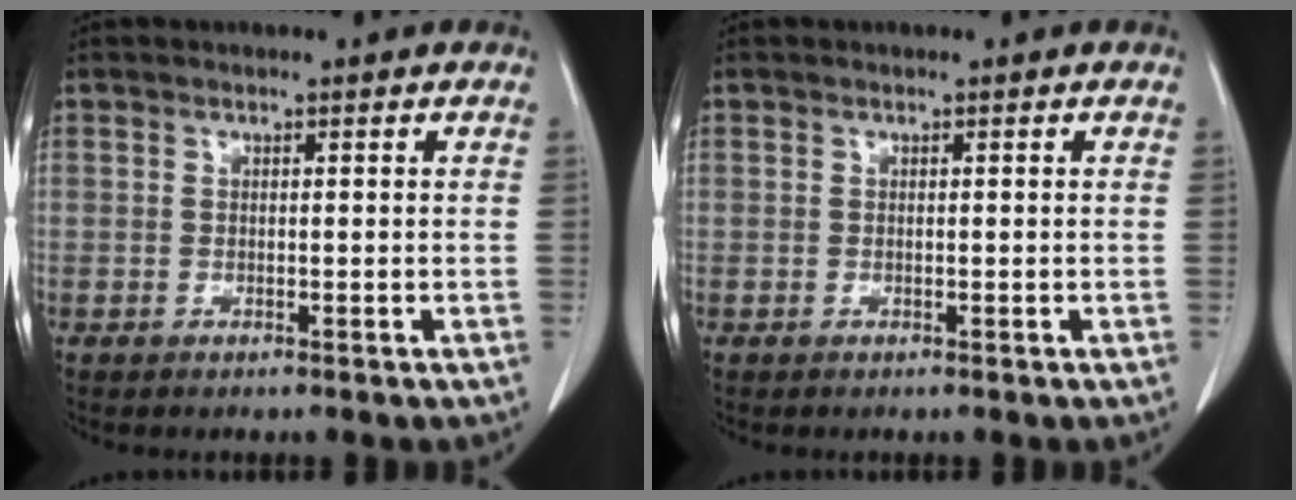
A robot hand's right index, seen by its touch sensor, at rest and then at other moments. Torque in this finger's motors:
{"motor_torque": [0.01, -0.01, 0.01, 0.00]}